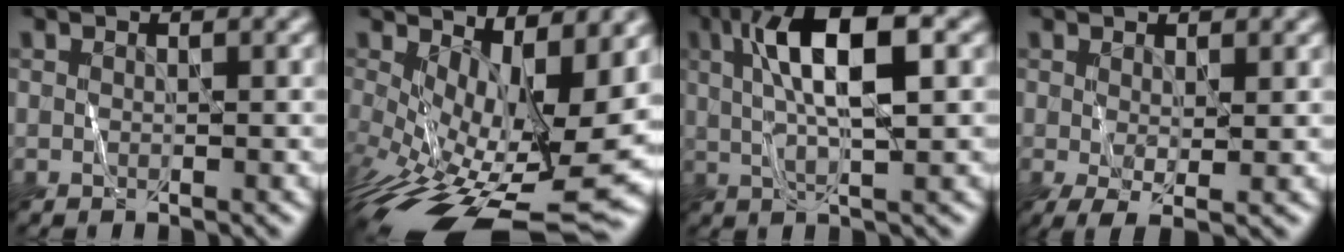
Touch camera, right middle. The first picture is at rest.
{"total": 12.3, "force": [-1.3, 5.2, 11.0], "torque": [-0.185, -0.042, 0.002]}
{"total": 7.9, "force": [1.7, 2.2, 7.3], "torque": [-0.134, 0.015, 0.025]}
{"total": 2.6, "force": [-0.2, 0.7, 2.5], "torque": [-0.054, -0.004, -0.002]}